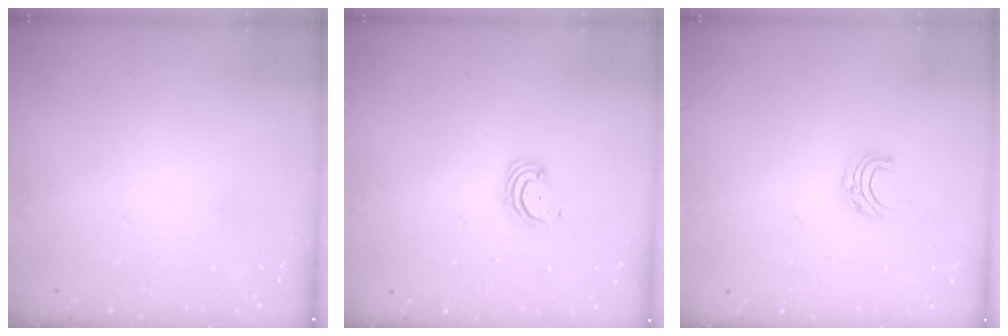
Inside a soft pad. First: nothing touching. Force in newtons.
{"total": 2.6, "press": 2.6, "slide": 0.3}
{"total": 5.6, "press": 5.6, "slide": 0.5}